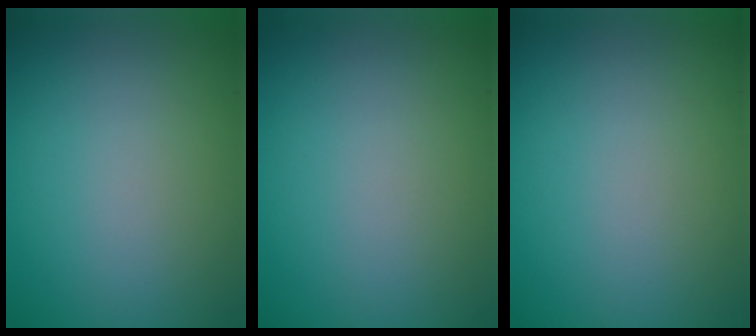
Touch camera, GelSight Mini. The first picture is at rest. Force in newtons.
{"total": 0.0}
{"total": 0.0}